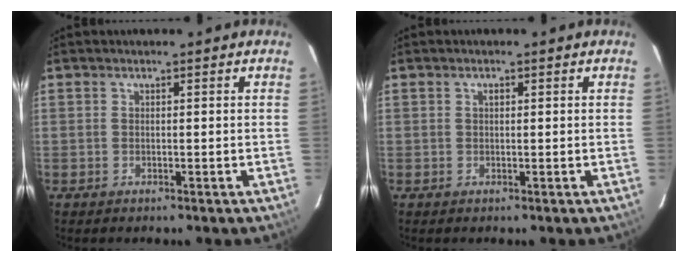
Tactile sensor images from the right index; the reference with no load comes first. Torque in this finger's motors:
{"motor_torque": [0.07, -0.03, 0.05, 0.02]}